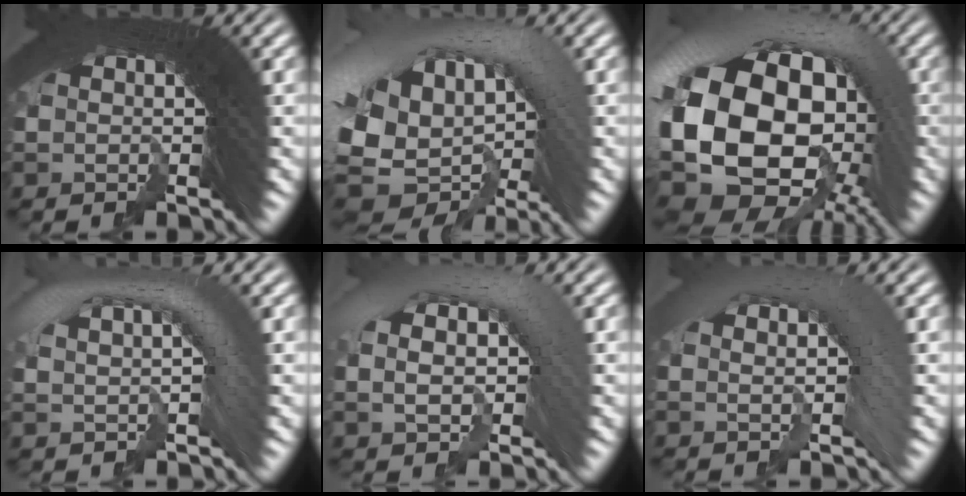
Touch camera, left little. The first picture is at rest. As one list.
[{"total": 9.8, "force": [-1.7, 6.8, 6.8], "torque": [-0.146, -0.002, -0.034]}, {"total": 17.3, "force": [-1.8, 12.2, 12.2], "torque": [-0.250, -0.037, -0.028]}, {"total": 3.8, "force": [0.7, 1.8, 3.3], "torque": [-0.062, 0.010, 0.009]}, {"total": 4.6, "force": [0.4, 2.8, 3.6], "torque": [-0.057, 0.016, -0.002]}, {"total": 3.1, "force": [0.6, 1.2, 2.8], "torque": [-0.035, 0.017, 0.002]}]